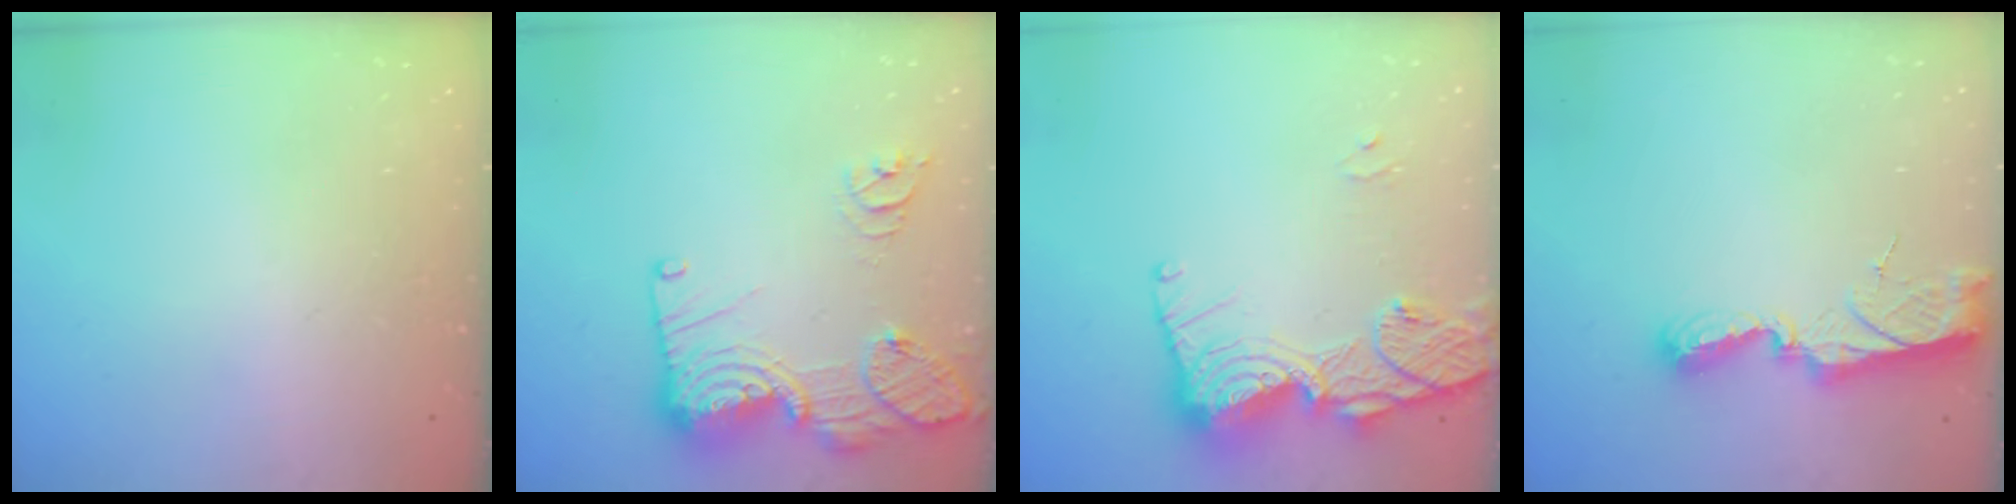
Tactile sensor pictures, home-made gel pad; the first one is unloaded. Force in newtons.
{"total": 18.4, "press": 18.3, "slide": 1.7}
{"total": 17.4, "press": 17.3, "slide": 1.4}
{"total": 9.8, "press": 9.7, "slide": 0.9}